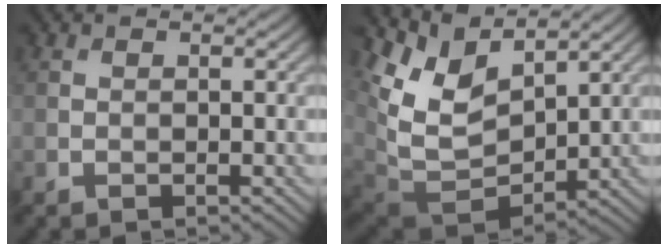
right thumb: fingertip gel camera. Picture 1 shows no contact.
{"total": 10.8, "force": [4.8, 6.4, 7.3], "torque": [-0.175, -0.008, 0.111]}